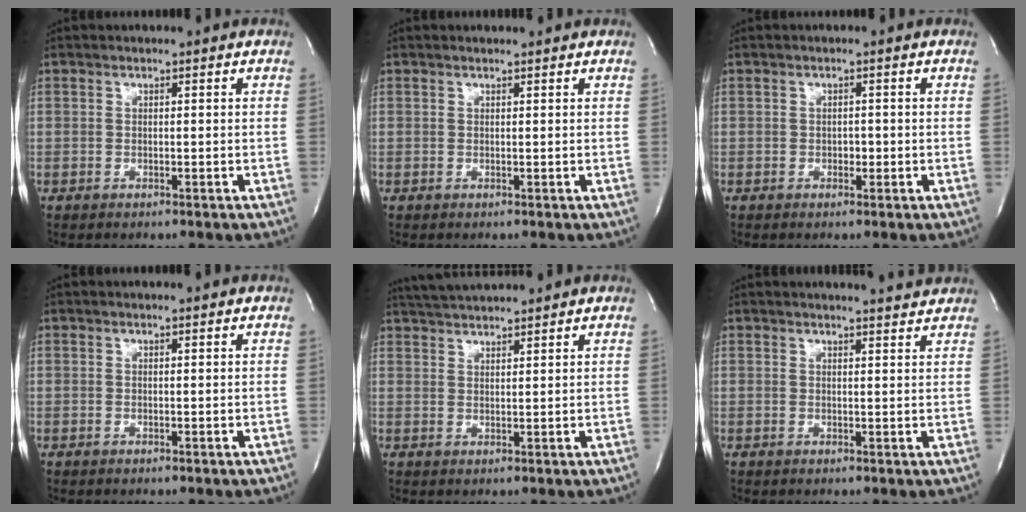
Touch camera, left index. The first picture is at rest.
{"total": 1.1, "force": [1.1, -0.1, 0.2], "torque": [-0.008, 0.002, 0.016]}
{"total": 1.0, "force": [-0.4, 0.7, 0.7], "torque": [-0.009, 0.000, -0.006]}
{"total": 1.2, "force": [1.1, -0.1, 0.4], "torque": [-0.009, 0.002, 0.013]}
{"total": 6.0, "force": [5.7, -0.6, 1.7], "torque": [-0.037, 0.025, 0.100]}
{"total": 4.9, "force": [4.8, -0.2, 1.2], "torque": [-0.022, -0.001, 0.047]}